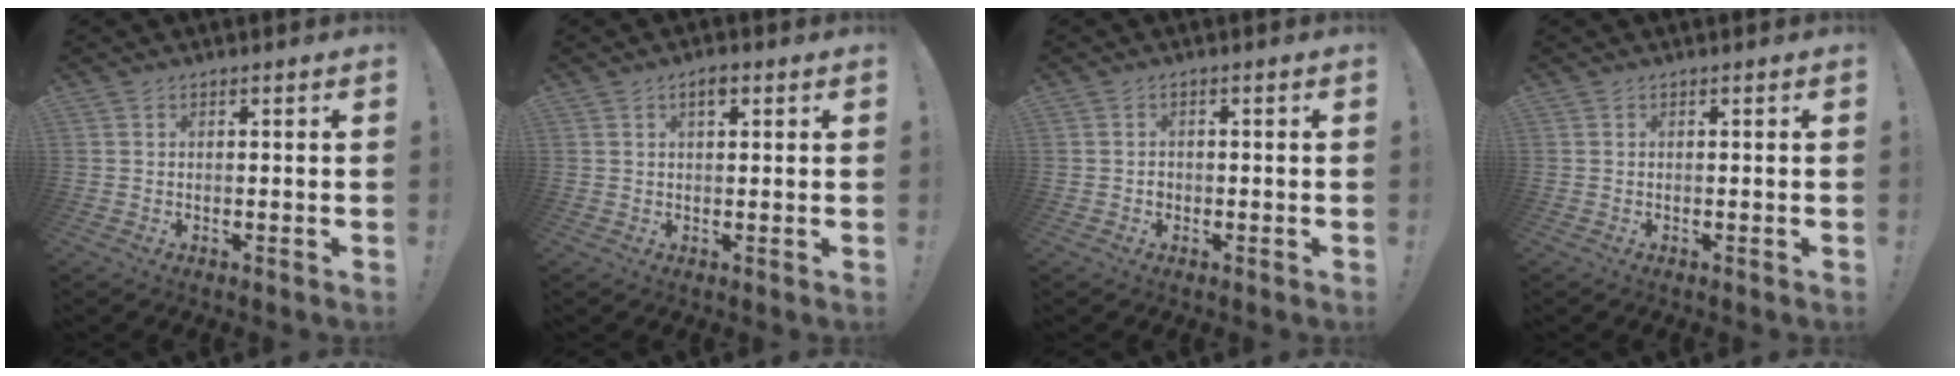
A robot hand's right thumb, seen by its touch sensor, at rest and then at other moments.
{"total": 2.6, "force": [1.4, 1.1, 2.0], "torque": [-0.023, -0.002, 0.019]}
{"total": 1.5, "force": [-0.6, 1.3, 0.4], "torque": [-0.010, 0.005, -0.009]}
{"total": 0.0}